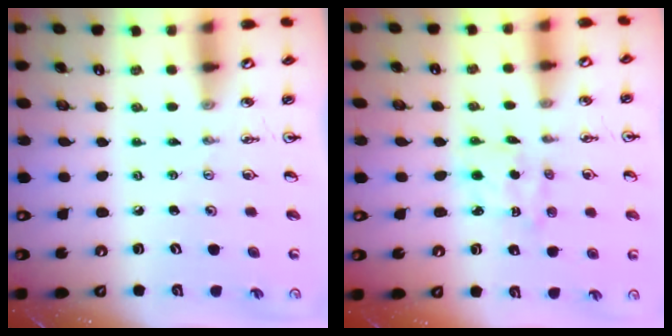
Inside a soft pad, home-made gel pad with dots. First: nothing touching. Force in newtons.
{"total": 2.9, "press": 2.9, "slide": 0.4}